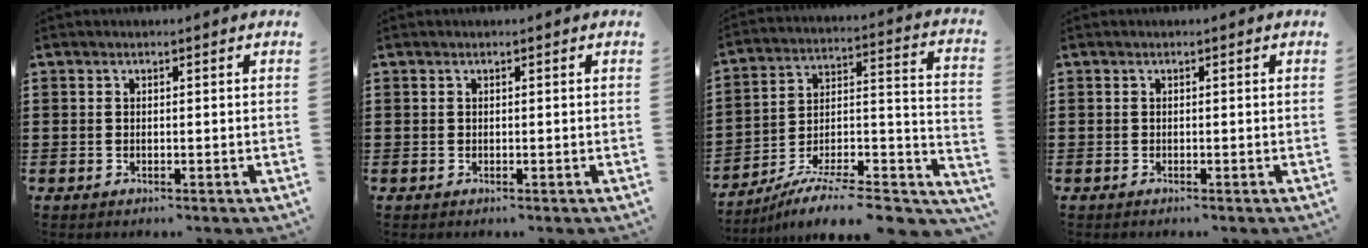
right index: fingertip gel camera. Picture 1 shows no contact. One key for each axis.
{"total": 0.0}
{"total": 8.7, "fx": -7.1, "fy": 1.7, "fz": 4.8, "tx": -0.067, "ty": 0.011, "tz": -0.136}
{"total": 0.0}